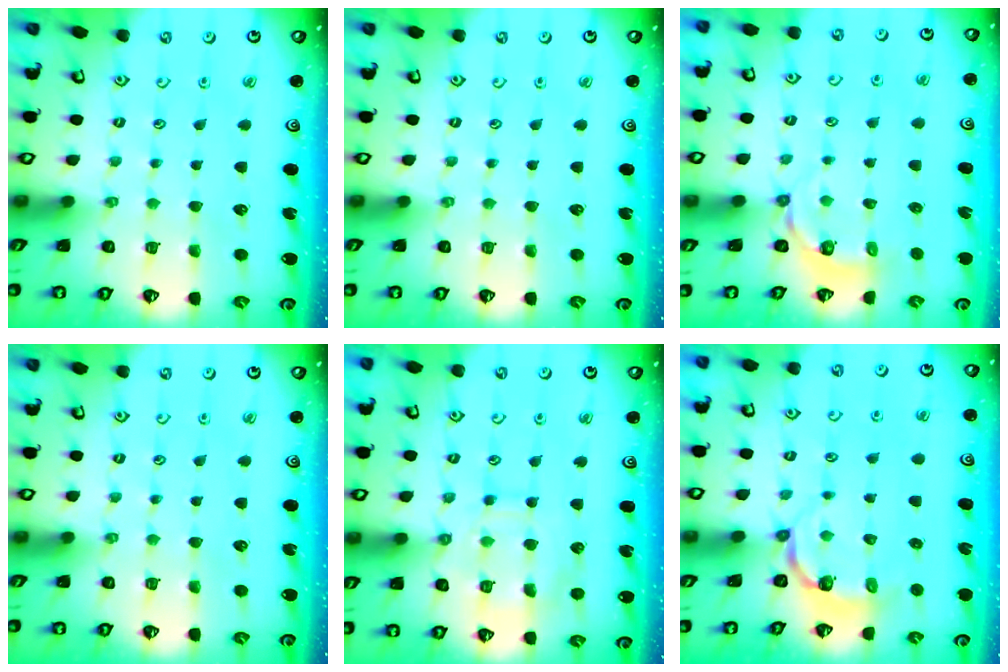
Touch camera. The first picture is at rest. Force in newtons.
{"total": 0.0}
{"total": 3.9, "press": 2.8, "slide": 2.7}
{"total": 0.0}
{"total": 10.7, "press": 10.7, "slide": 1.0}
{"total": 4.8, "press": 3.7, "slide": 3.0}